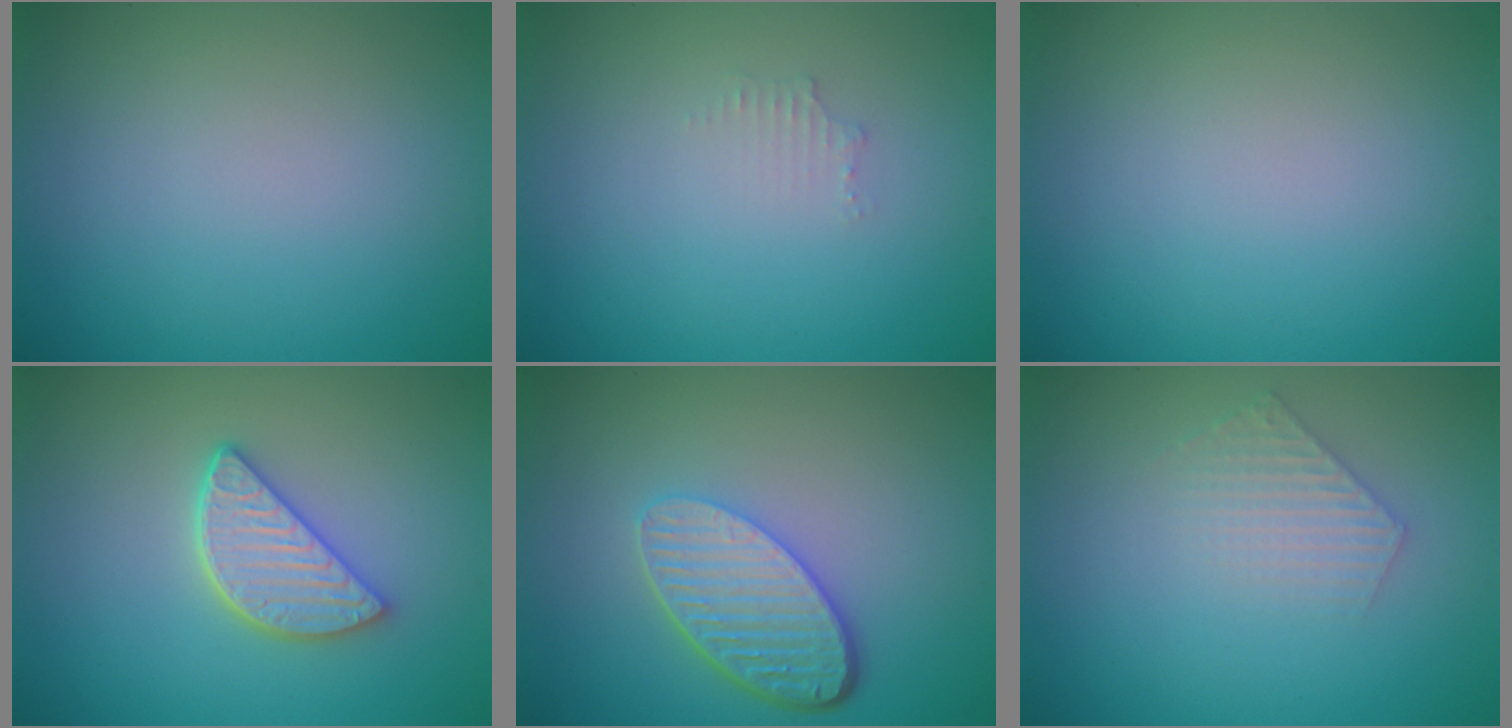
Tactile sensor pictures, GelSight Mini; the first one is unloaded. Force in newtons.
{"total": 0.9, "press": 0.8, "slide": 0.1}
{"total": 0.0}
{"total": 4.2, "press": 3.4, "slide": 2.4}
{"total": 5.3, "press": 3.9, "slide": 3.6}
{"total": 1.9, "press": 1.9, "slide": 0.3}